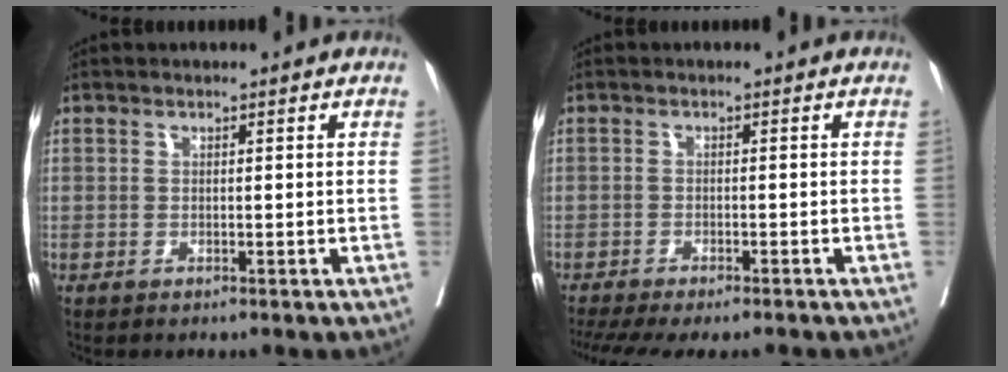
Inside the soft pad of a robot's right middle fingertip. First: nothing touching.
{"total": 12.6, "force": [-10.8, 2.5, 6.0], "torque": [-0.110, -0.015, -0.148]}